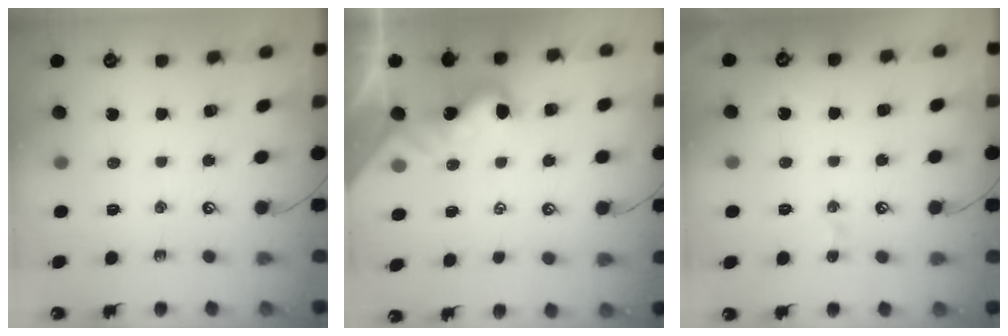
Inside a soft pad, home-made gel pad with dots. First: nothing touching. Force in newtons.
{"total": 2.1, "press": 2.1, "slide": 0.4}
{"total": 2.5, "press": 2.4, "slide": 0.7}